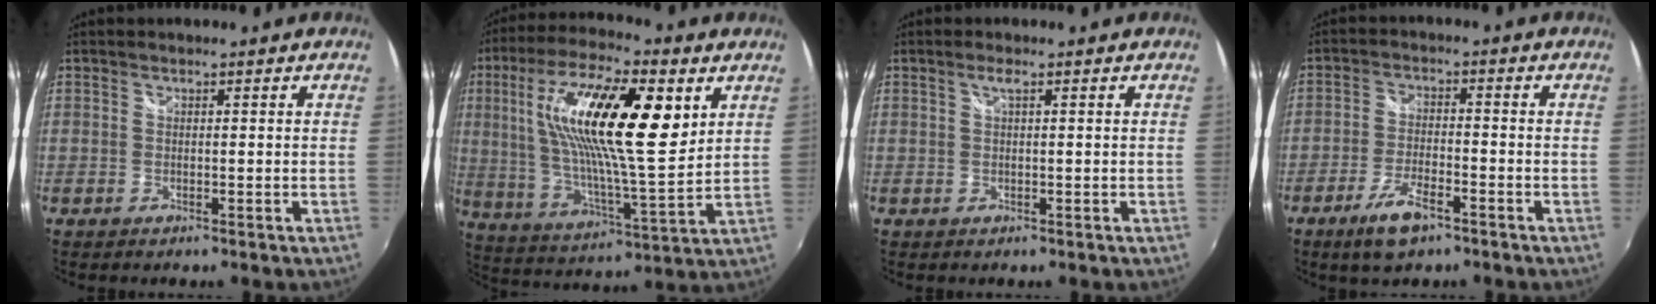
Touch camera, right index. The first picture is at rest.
{"total": 22.0, "force": [7.3, 6.0, 19.8], "torque": [-0.355, 0.012, 0.126]}
{"total": 1.0, "force": [0.5, -0.1, 0.9], "torque": [-0.017, 0.003, 0.007]}
{"total": 7.3, "force": [-4.7, 2.4, 5.0], "torque": [-0.116, -0.009, -0.086]}